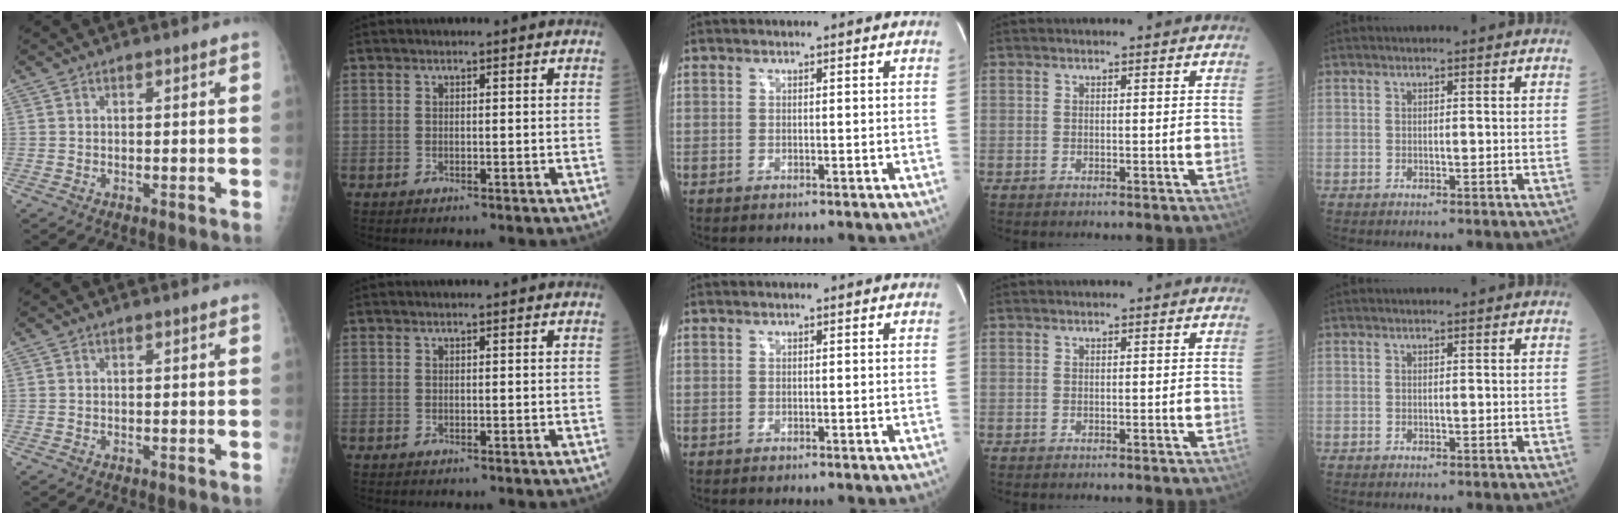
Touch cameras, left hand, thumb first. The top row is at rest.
{}